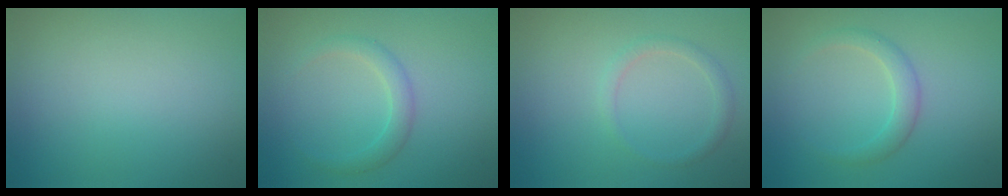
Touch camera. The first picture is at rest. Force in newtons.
{"total": 1.8, "press": 1.8, "slide": 0.1}
{"total": 1.4, "press": 1.4, "slide": 0.1}
{"total": 1.9, "press": 1.9, "slide": 0.1}